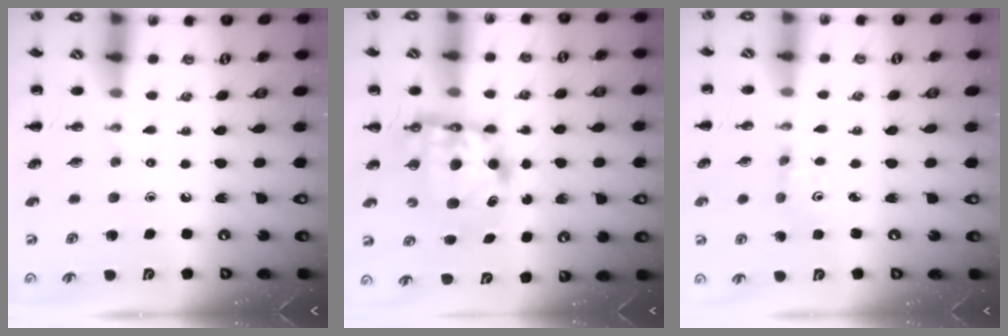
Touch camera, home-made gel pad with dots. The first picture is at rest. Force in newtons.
{"total": 7.6, "press": 7.4, "slide": 1.8}
{"total": 1.5, "press": 1.4, "slide": 0.5}